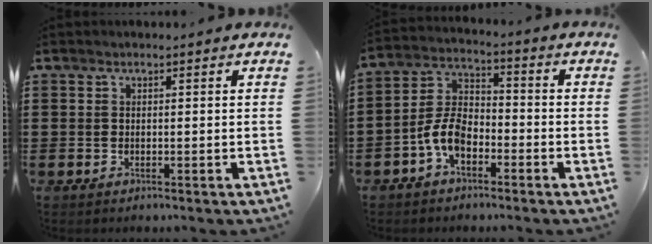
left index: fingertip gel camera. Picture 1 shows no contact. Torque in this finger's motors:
{"motor_torque": [1.08, 1.05, 0.38, 0.10]}